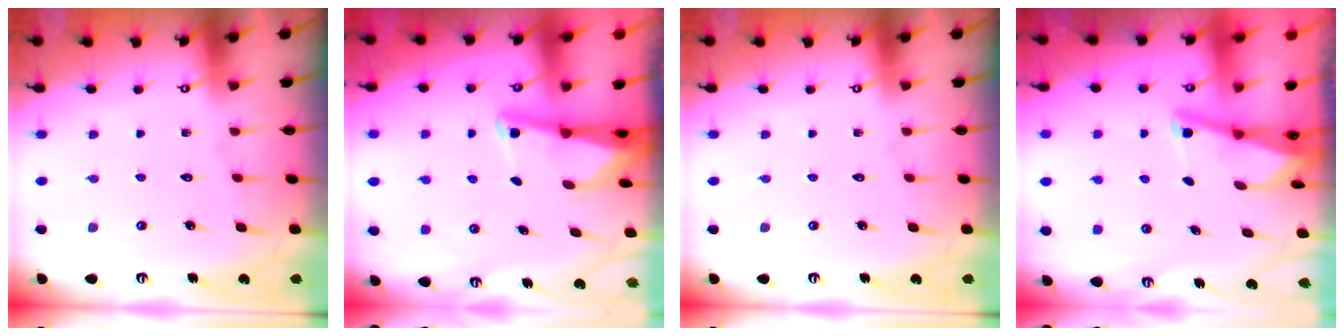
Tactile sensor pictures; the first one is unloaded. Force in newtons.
{"total": 2.3, "press": 2.3, "slide": 0.3}
{"total": 0.0}
{"total": 2.3, "press": 2.2, "slide": 0.4}